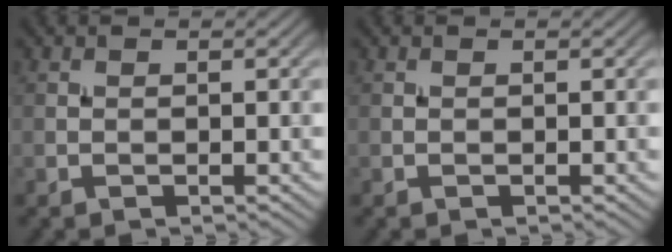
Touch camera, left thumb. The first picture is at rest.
{"total": 0.0}